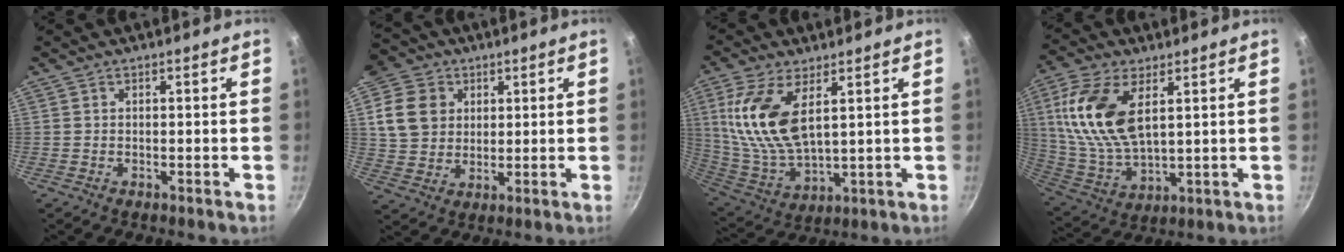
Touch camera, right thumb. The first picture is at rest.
{"total": 11.2, "force": [3.4, 9.4, 5.1], "torque": [-0.065, -0.003, 0.063]}
{"total": 15.2, "force": [5.0, 7.1, 12.4], "torque": [-0.248, -0.026, 0.111]}
{"total": 16.3, "force": [5.0, 8.3, 13.0], "torque": [-0.258, -0.015, 0.108]}